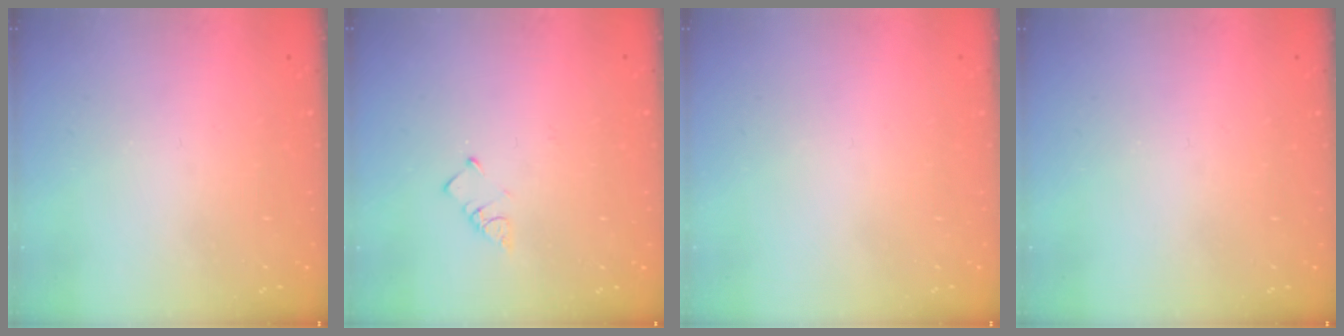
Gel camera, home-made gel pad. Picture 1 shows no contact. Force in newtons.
{"total": 2.7, "press": 2.7, "slide": 0.4}
{"total": 1.6, "press": 1.6, "slide": 0.1}
{"total": 0.0}